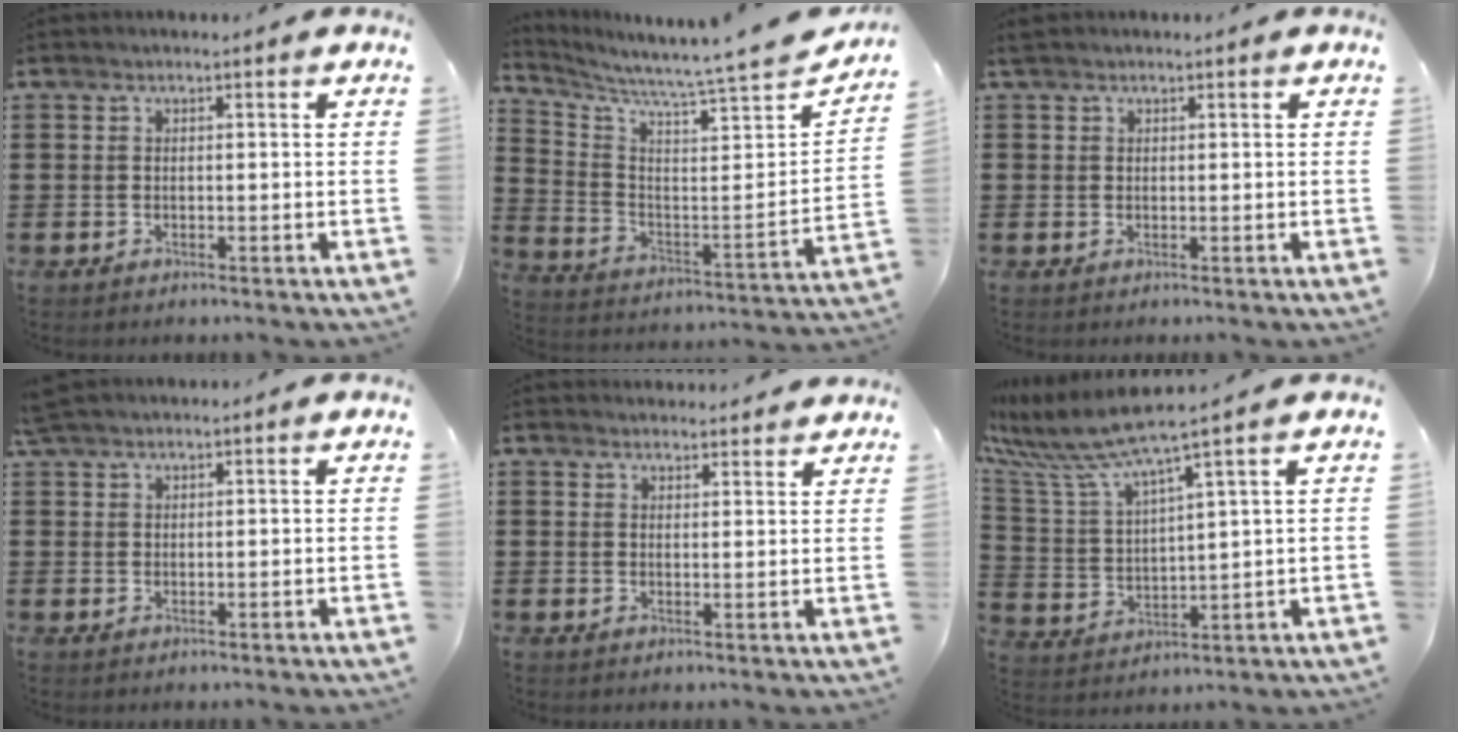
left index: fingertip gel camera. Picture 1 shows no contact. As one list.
[{"total": 6.2, "force": [5.9, -0.9, 1.6], "torque": [-0.057, -0.075, 0.089]}, {"total": 0.8, "force": [0.4, 0.5, 0.4], "torque": [-0.010, 0.005, 0.007]}, {"total": 2.0, "force": [1.7, 0.6, 0.8], "torque": [-0.018, 0.003, 0.034]}, {"total": 2.3, "force": [2.3, 0.2, -0.1], "torque": [-0.004, -0.004, 0.045]}, {"total": 7.1, "force": [6.1, -0.2, 3.6], "torque": [-0.106, -0.043, 0.099]}]